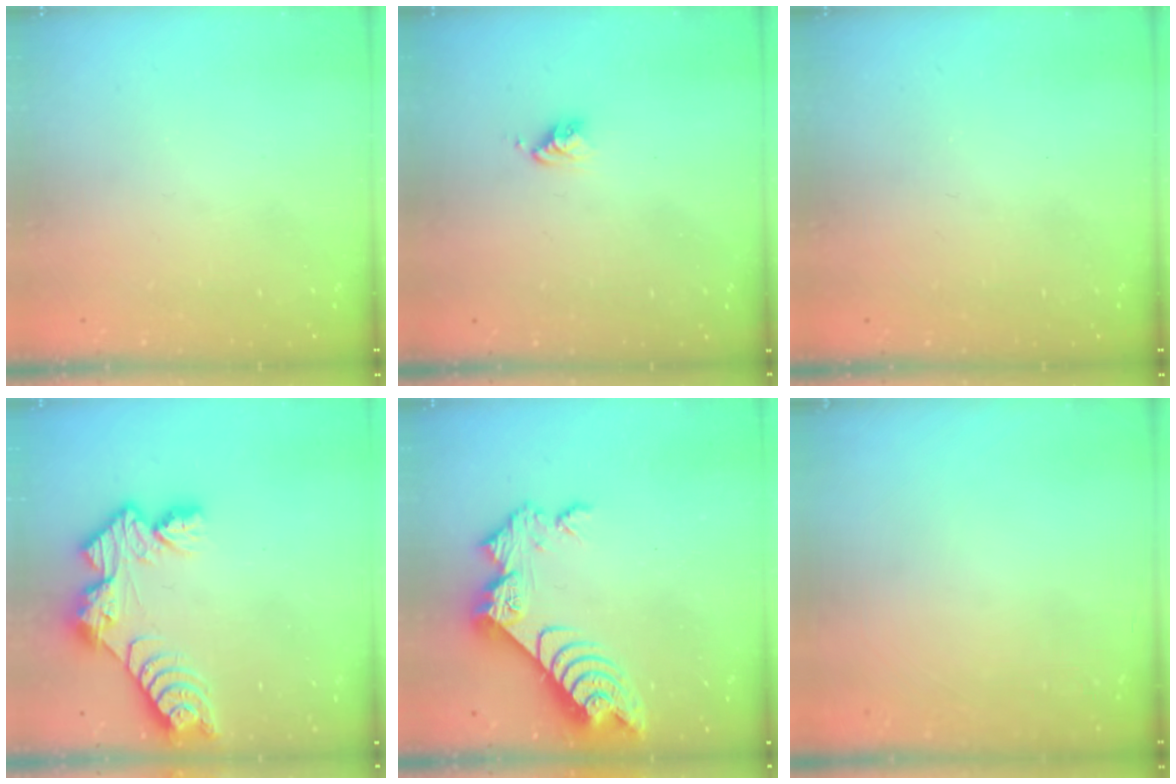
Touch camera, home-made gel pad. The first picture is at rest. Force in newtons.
{"total": 3.7, "press": 3.7, "slide": 0.6}
{"total": 0.0}
{"total": 10.3, "press": 10.3, "slide": 1.0}
{"total": 10.0, "press": 10.0, "slide": 0.9}
{"total": 0.0}